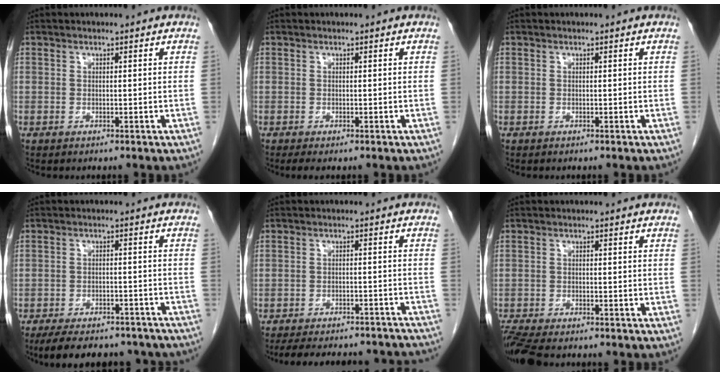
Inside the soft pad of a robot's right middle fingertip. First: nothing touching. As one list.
[{"total": 1.4, "force": [-1.0, 0.3, 0.9], "torque": [-0.012, -0.005, -0.013]}, {"total": 0.0}, {"total": 15.3, "force": [-13.2, 4.9, 6.0], "torque": [-0.113, -0.002, -0.169]}, {"total": 18.4, "force": [-16.8, 4.4, 6.0], "torque": [-0.110, -0.005, -0.207]}, {"total": 6.6, "force": [-5.7, 1.2, 3.1], "torque": [-0.061, -0.014, -0.097]}]